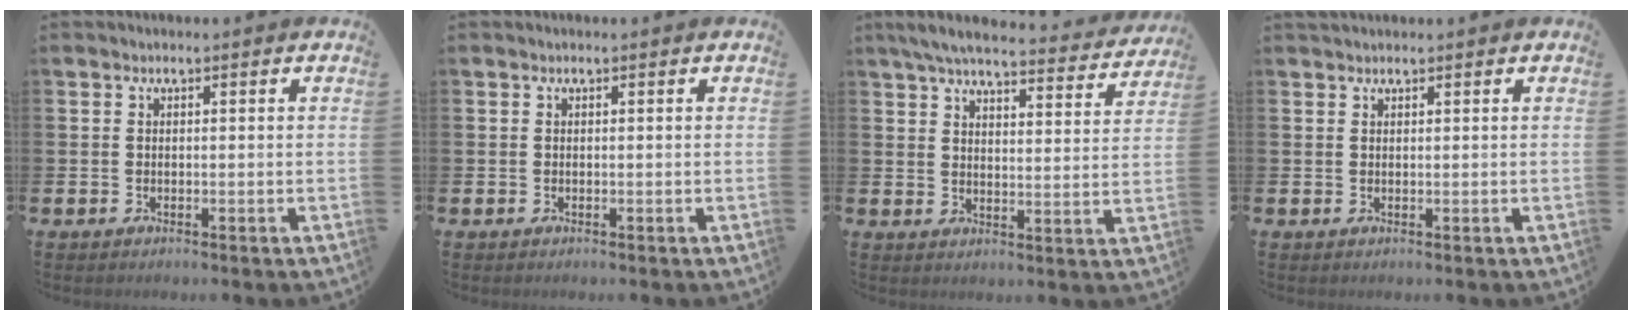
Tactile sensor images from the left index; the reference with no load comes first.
{"total": 0.0}
{"total": 5.9, "force": [5.4, 1.0, 2.3], "torque": [-0.049, -0.039, 0.089]}
{"total": 0.9, "force": [0.9, 0.2, 0.1], "torque": [0.013, -0.003, 0.013]}